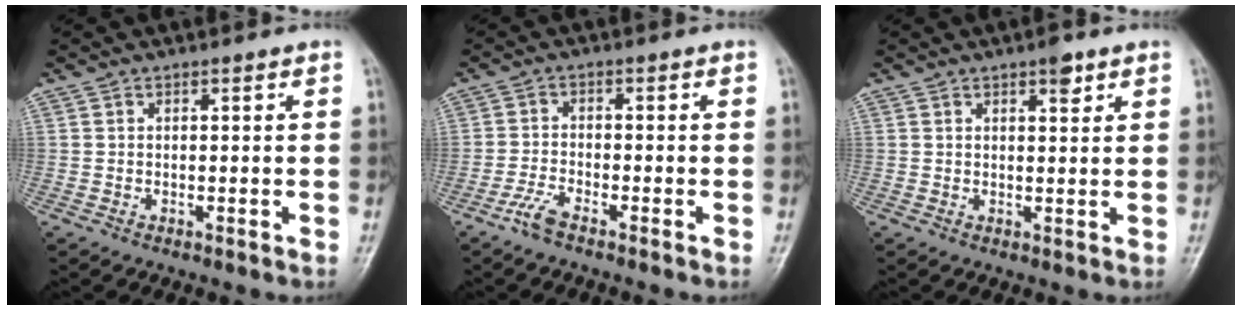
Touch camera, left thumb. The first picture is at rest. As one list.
[{"total": 3.2, "force": [-2.5, 0.7, 1.9], "torque": [-0.048, 0.010, -0.055]}, {"total": 2.9, "force": [1.8, 1.1, 2.0], "torque": [-0.020, -0.008, 0.024]}]